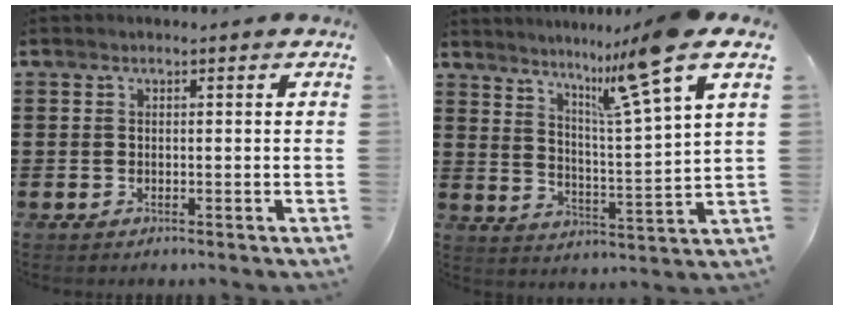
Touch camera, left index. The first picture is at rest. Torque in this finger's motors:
{"motor_torque": [1.11, -1.03, 0.95, 0.21]}